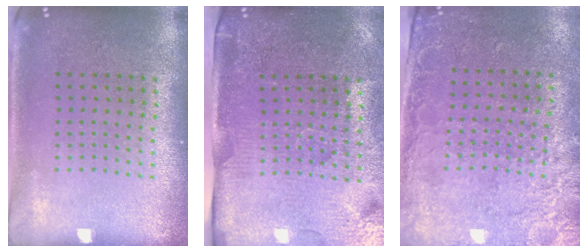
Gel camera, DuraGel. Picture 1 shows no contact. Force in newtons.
{"total": 4.3, "press": 3.7, "slide": 2.2}
{"total": 2.6, "press": 2.2, "slide": 1.4}